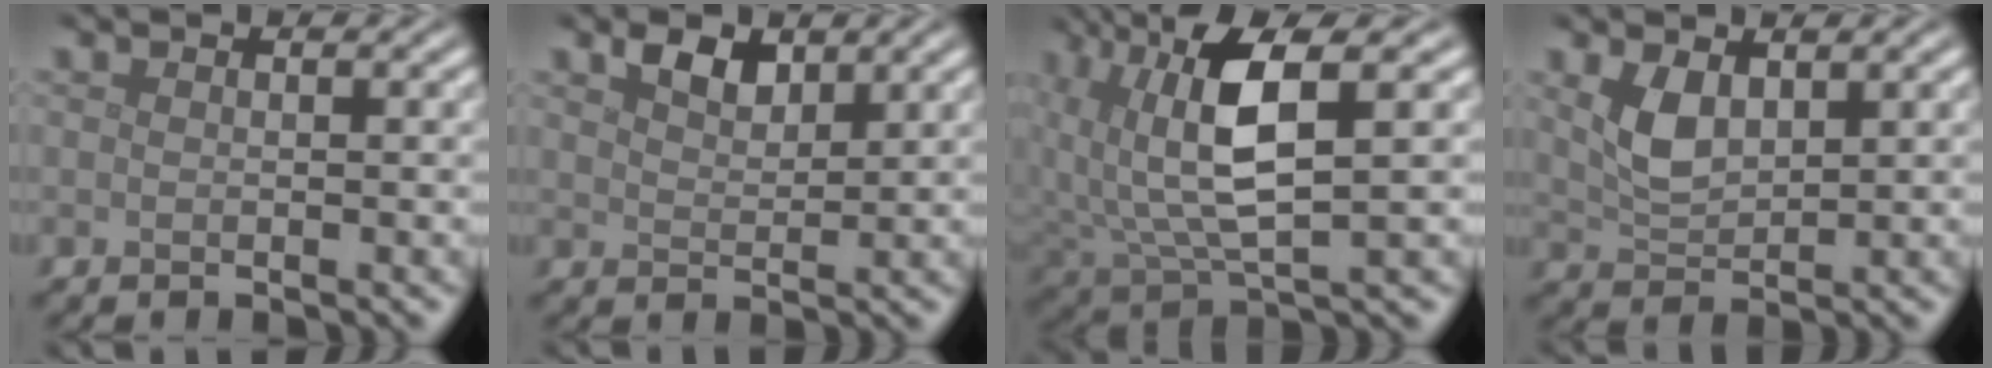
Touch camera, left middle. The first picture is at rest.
{"total": 2.4, "force": [1.7, 1.1, 1.1], "torque": [-0.027, 0.001, 0.033]}
{"total": 7.7, "force": [2.8, 2.7, 6.7], "torque": [-0.142, 0.001, 0.053]}
{"total": 2.8, "force": [1.3, 1.4, 2.0], "torque": [-0.048, -0.001, 0.032]}